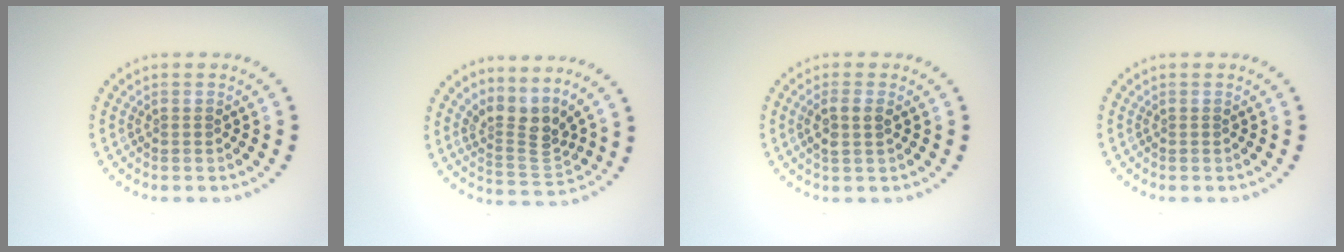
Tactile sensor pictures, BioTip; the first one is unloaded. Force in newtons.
{"total": 3.4, "press": 2.3, "slide": 2.4}
{"total": 1.8, "press": 1.7, "slide": 0.8}
{"total": 0.0}